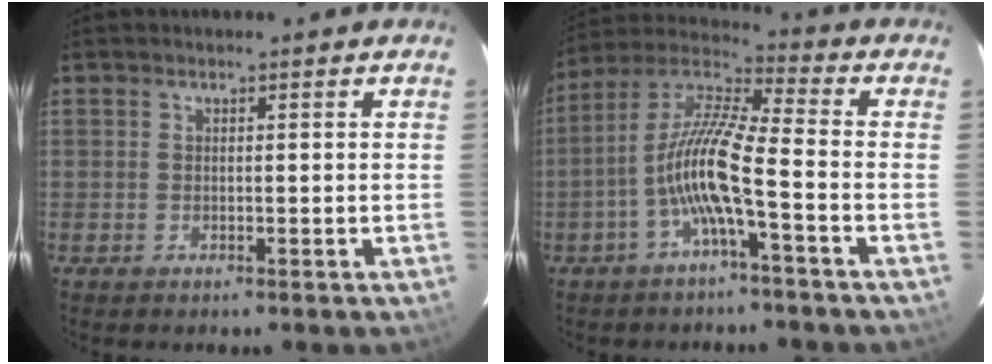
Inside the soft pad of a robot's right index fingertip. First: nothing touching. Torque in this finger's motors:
{"motor_torque": [1.29, -0.85, 0.64, 0.21]}